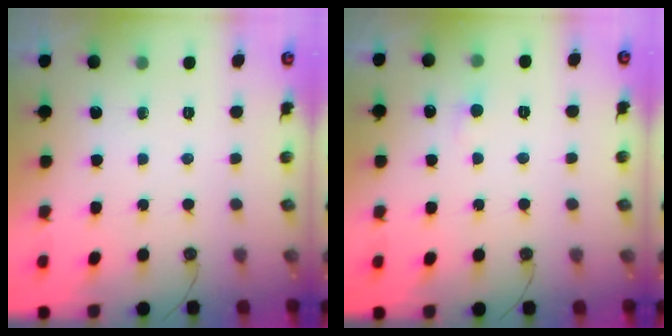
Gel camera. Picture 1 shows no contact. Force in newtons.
{"total": 0.8, "press": 0.4, "slide": 0.7}